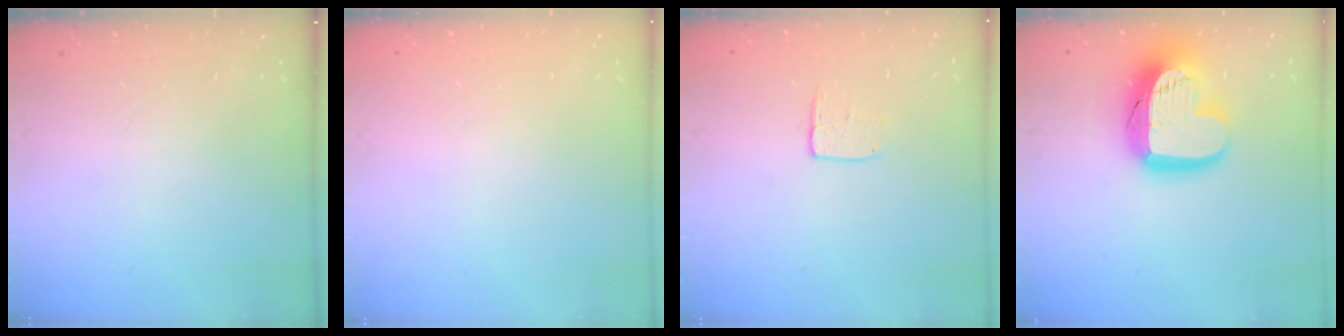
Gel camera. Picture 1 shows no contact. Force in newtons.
{"total": 0.0}
{"total": 5.4, "press": 5.4, "slide": 0.4}
{"total": 18.9, "press": 18.8, "slide": 1.7}